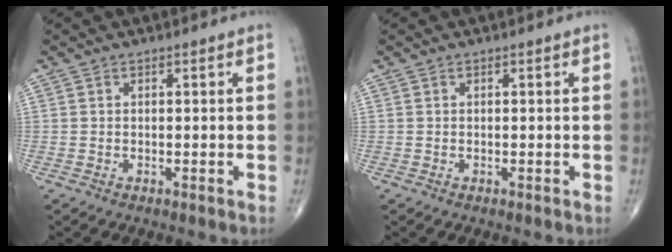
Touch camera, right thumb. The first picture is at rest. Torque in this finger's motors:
{"motor_torque": [0.18, 0.07, -0.04, -0.02, 0.01]}